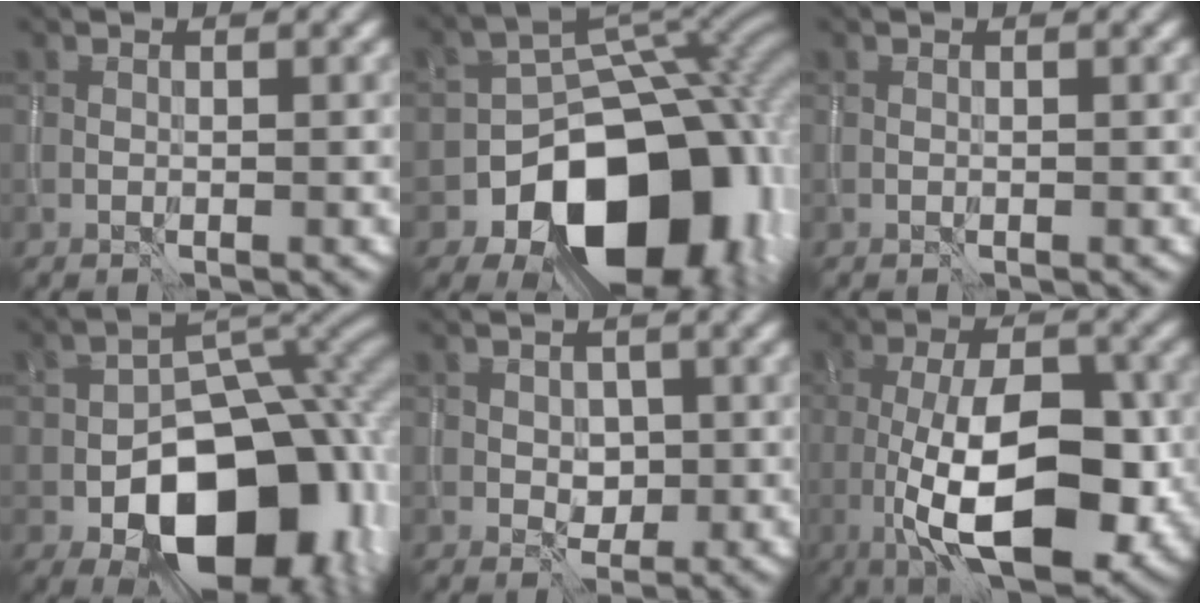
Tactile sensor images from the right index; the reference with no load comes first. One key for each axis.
{"total": 15.6, "fx": -6.9, "fy": 10.7, "fz": 9.1, "tx": -0.093, "ty": -0.017, "tz": -0.105}
{"total": 0.0}
{"total": 15.7, "fx": -5.3, "fy": 10.2, "fz": 10.7, "tx": -0.126, "ty": -0.021, "tz": -0.076}
{"total": 1.7, "fx": 0.0, "fy": 1.5, "fz": 0.9, "tx": -0.014, "ty": -0.002, "tz": 0.002}
{"total": 11.8, "fx": -2.6, "fy": 5.0, "fz": 10.4, "tx": -0.168, "ty": -0.003, "tz": -0.045}